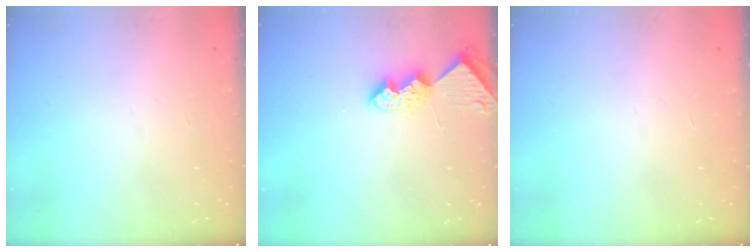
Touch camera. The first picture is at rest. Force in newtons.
{"total": 7.7, "press": 7.6, "slide": 0.6}
{"total": 0.0}